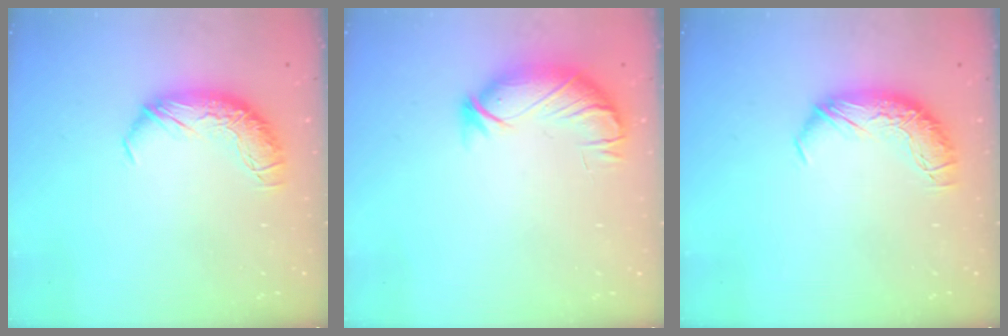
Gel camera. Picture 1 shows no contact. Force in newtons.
{"total": 3.7, "press": 3.2, "slide": 1.9}
{"total": 0.0}